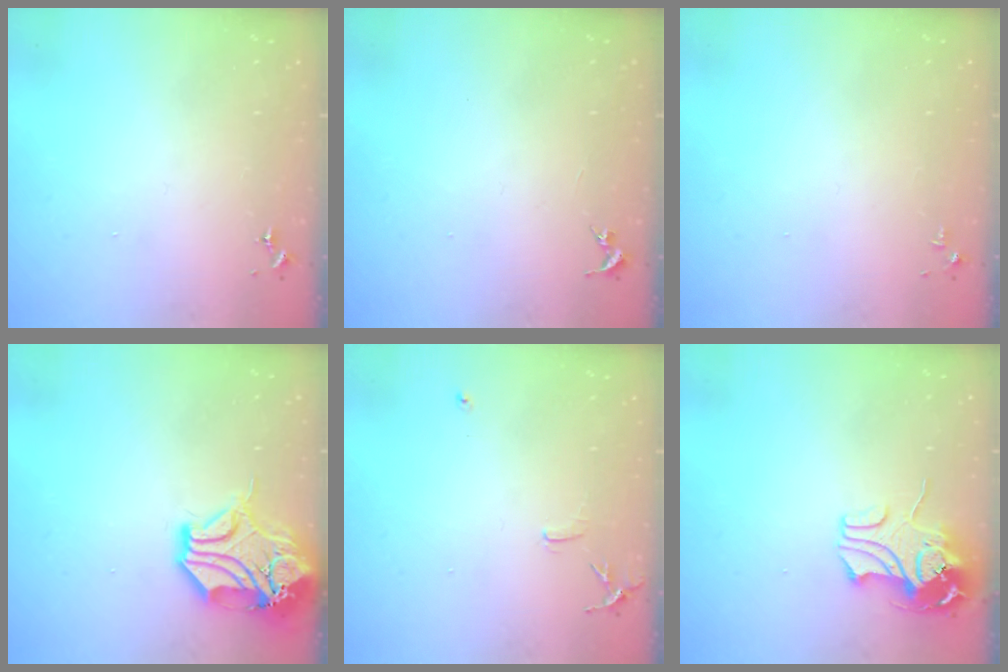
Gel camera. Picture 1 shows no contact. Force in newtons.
{"total": 0.0}
{"total": 2.8, "press": 2.8, "slide": 0.4}
{"total": 15.9, "press": 15.7, "slide": 2.2}
{"total": 6.2, "press": 6.1, "slide": 0.7}
{"total": 10.6, "press": 10.6, "slide": 0.8}